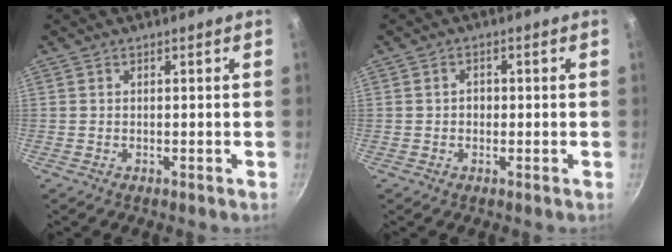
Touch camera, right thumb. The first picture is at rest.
{"total": 1.9, "force": [0.0, 1.6, 1.2], "torque": [-0.012, 0.006, -0.002]}